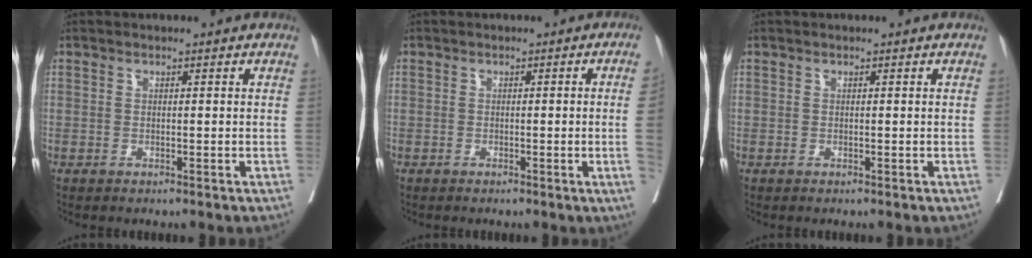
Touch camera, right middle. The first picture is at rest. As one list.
[{"total": 3.6, "force": [-0.4, -1.5, 3.2], "torque": [-0.040, -0.006, -0.003]}, {"total": 0.0}]